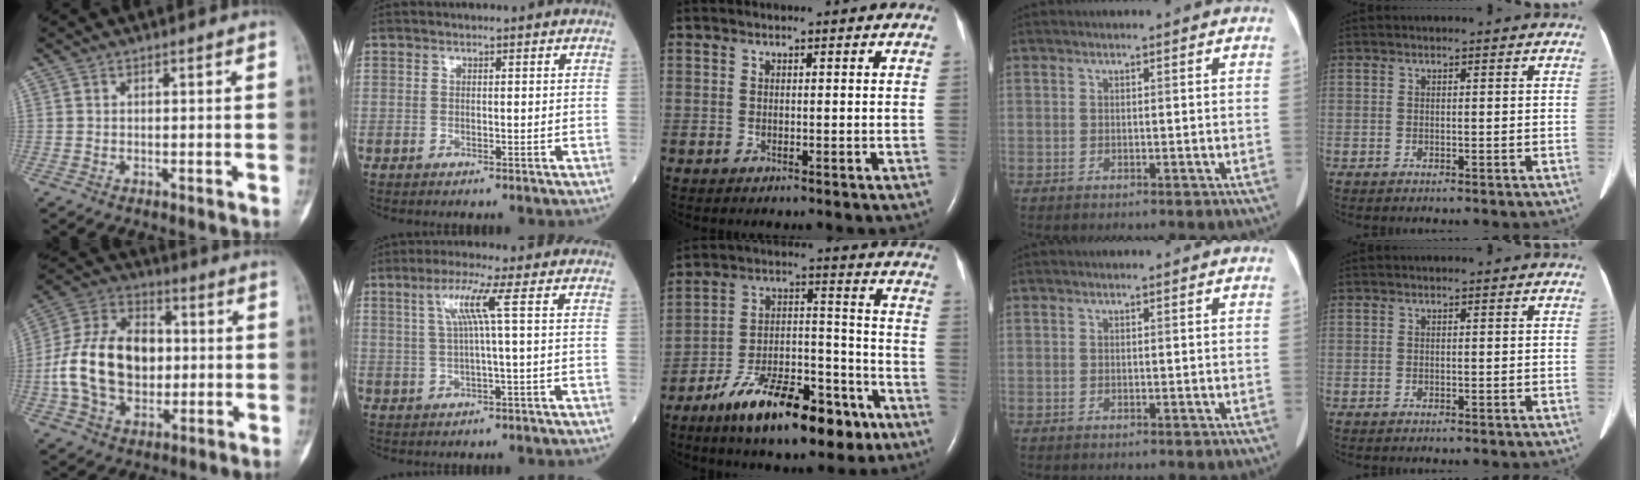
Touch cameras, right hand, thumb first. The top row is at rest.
{"thumb": {"total": 19.4, "force": [-0.5, 13.5, 13.9], "torque": [-0.237, 0.028, -0.007]}, "index": {"total": 5.3, "force": [1.4, -1.1, 5.0], "torque": [-0.102, 0.011, 0.031]}, "middle": {"total": 18.5, "force": [-11.8, 6.4, 12.7], "torque": [-0.192, 0.024, -0.192]}}